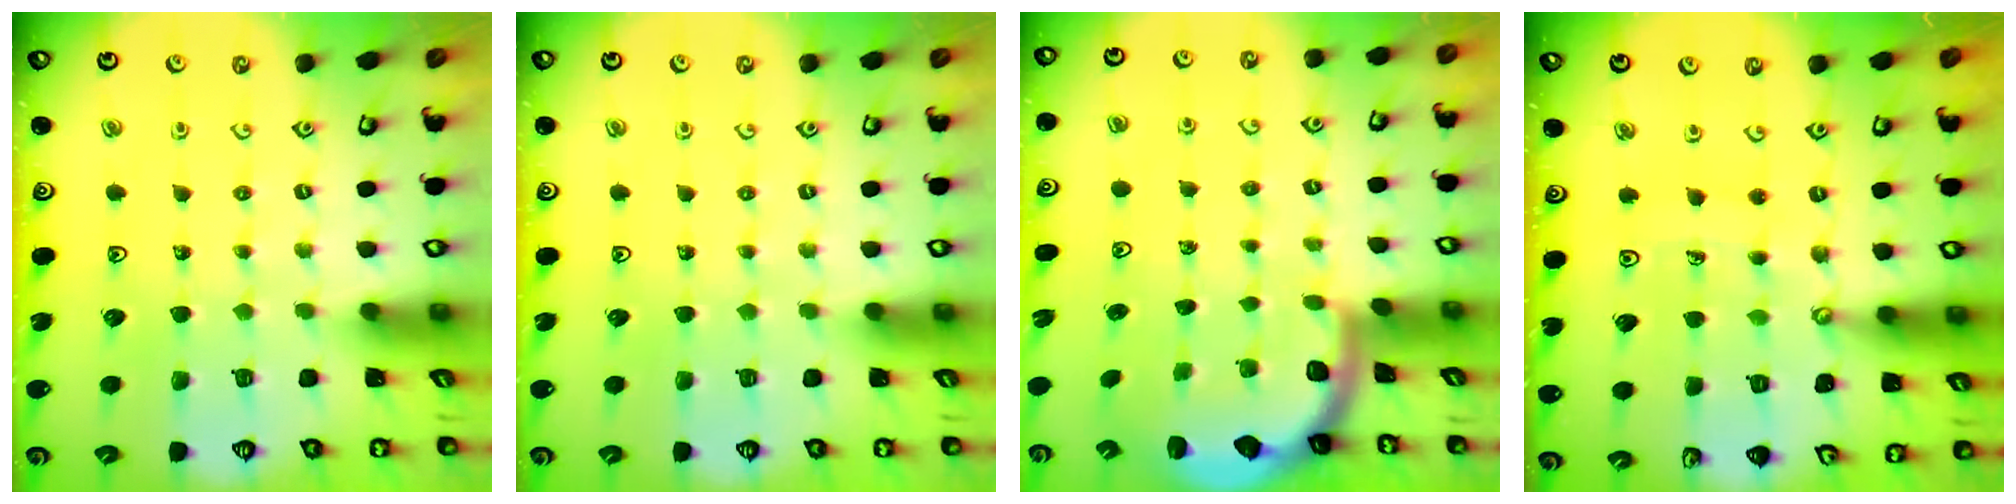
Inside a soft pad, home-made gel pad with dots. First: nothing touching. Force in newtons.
{"total": 0.0}
{"total": 1.9, "press": 1.8, "slide": 0.5}
{"total": 6.7, "press": 6.7, "slide": 0.4}